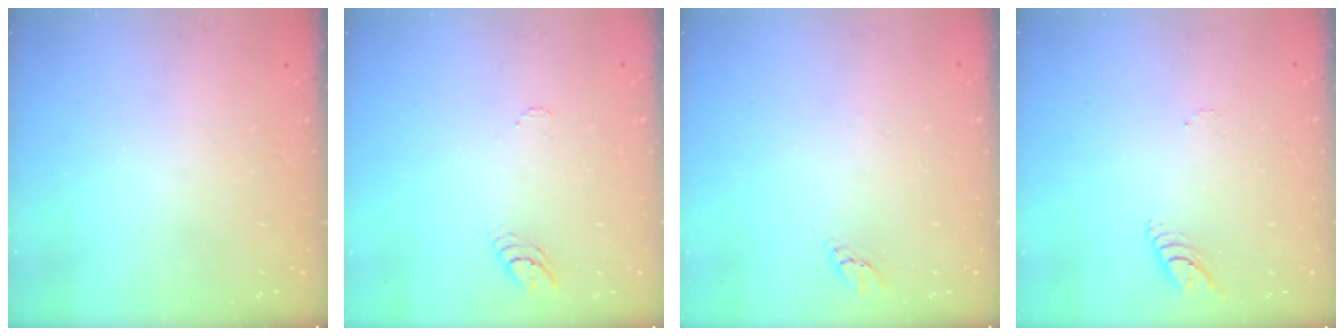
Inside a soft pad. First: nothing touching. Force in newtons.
{"total": 3.7, "press": 3.6, "slide": 0.3}
{"total": 2.2, "press": 2.2, "slide": 0.1}
{"total": 4.4, "press": 4.4, "slide": 0.3}